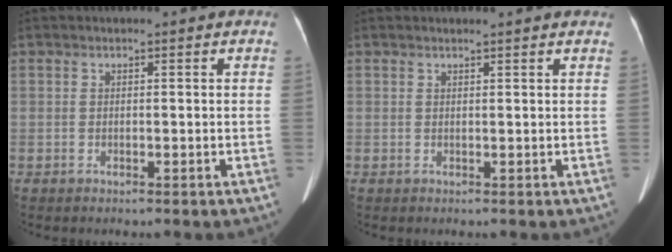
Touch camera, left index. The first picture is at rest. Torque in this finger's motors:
{"motor_torque": [-0.49, 0.05, -0.42, -0.14]}